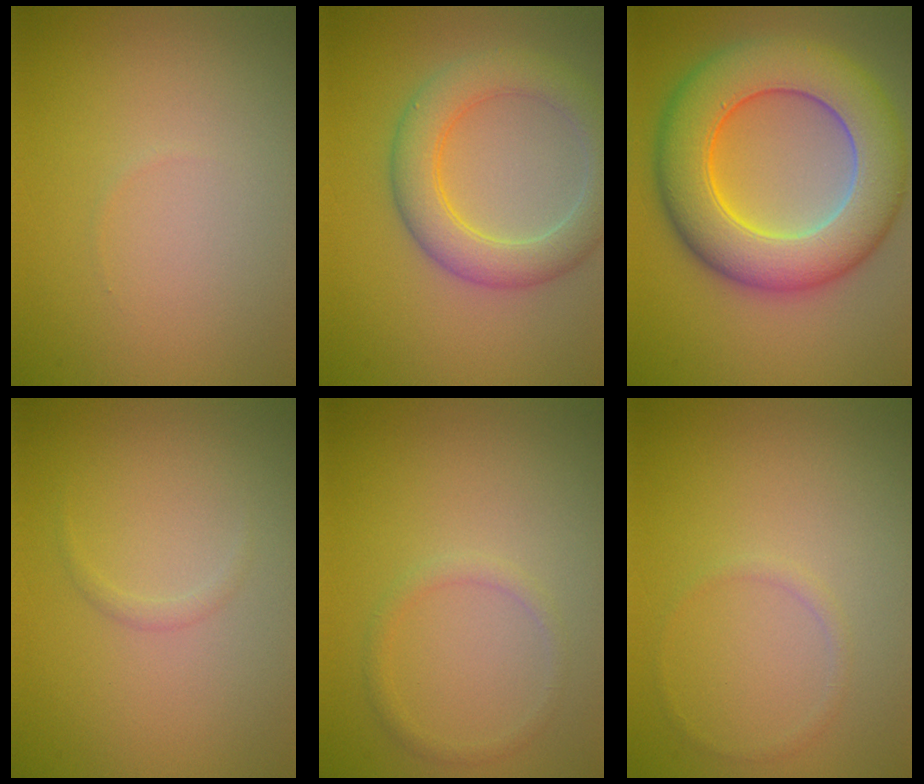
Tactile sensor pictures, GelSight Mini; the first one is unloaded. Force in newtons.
{"total": 5.3, "press": 5.3, "slide": 0.3}
{"total": 11.2, "press": 11.2, "slide": 0.3}
{"total": 0.6, "press": 0.6, "slide": 0.1}
{"total": 1.2, "press": 1.2, "slide": 0.2}
{"total": 0.8, "press": 0.8, "slide": 0.1}